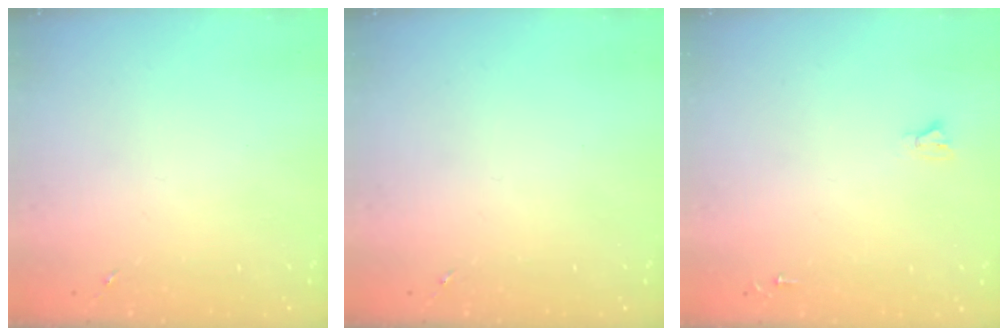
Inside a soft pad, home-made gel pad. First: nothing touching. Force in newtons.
{"total": 0.0}
{"total": 2.0, "press": 2.0, "slide": 0.2}